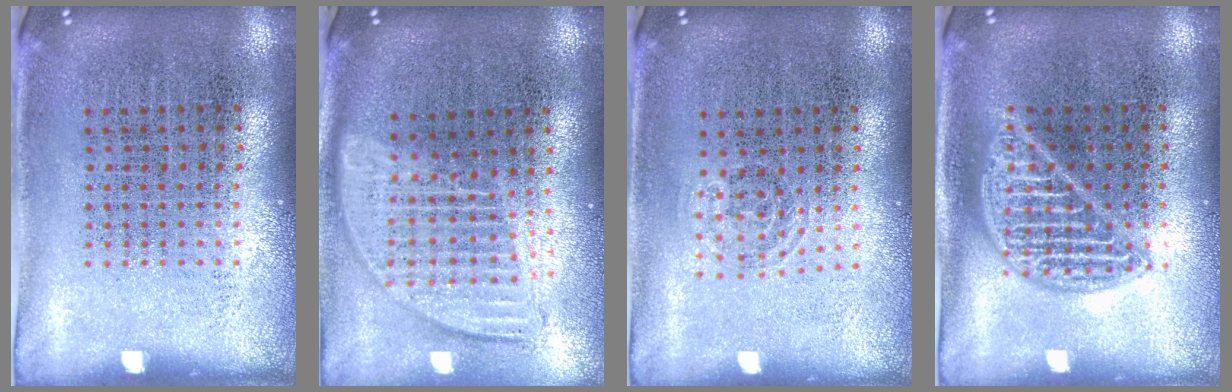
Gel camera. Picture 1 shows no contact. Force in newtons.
{"total": 1.8, "press": 1.5, "slide": 0.9}
{"total": 0.8, "press": 0.6, "slide": 0.5}
{"total": 2.1, "press": 2.0, "slide": 0.2}